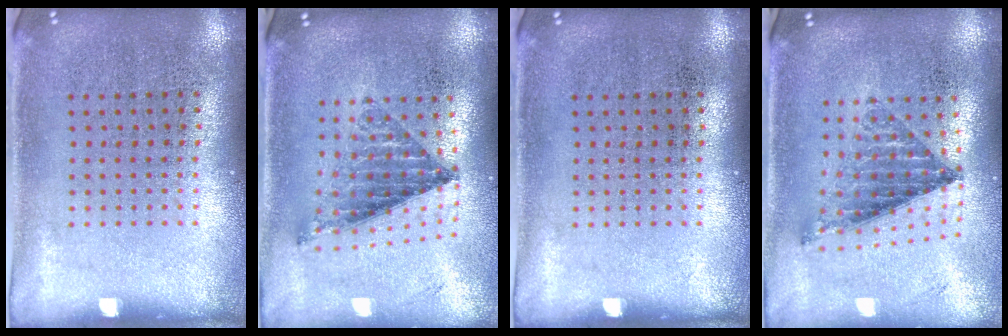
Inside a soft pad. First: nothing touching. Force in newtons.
{"total": 0.9, "press": 0.9, "slide": 0.2}
{"total": 0.0}
{"total": 0.9, "press": 0.9, "slide": 0.2}